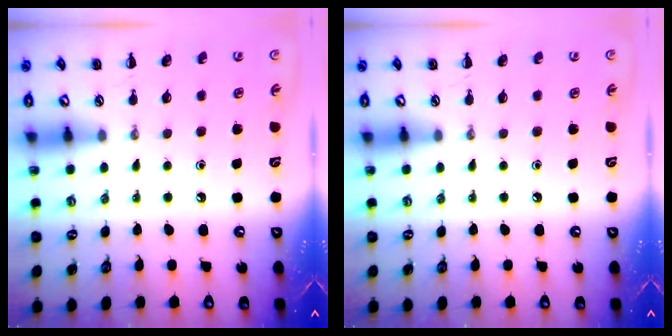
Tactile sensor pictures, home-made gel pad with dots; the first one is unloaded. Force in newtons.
{"total": 0.0}